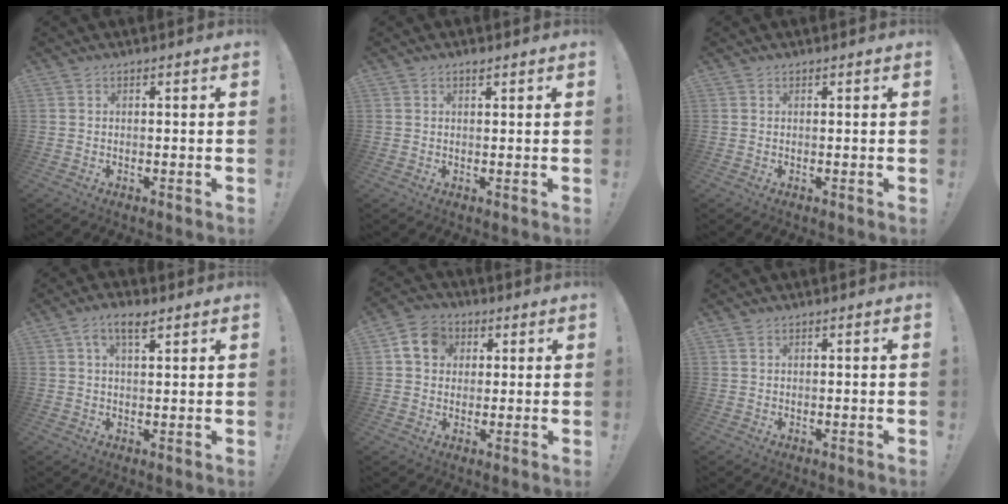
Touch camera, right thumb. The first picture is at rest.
{"total": 1.1, "force": [0.8, 0.1, 0.7], "torque": [-0.013, 0.000, 0.013]}
{"total": 0.0}
{"total": 6.1, "force": [3.0, 2.6, 4.6], "torque": [-0.077, -0.005, 0.052]}
{"total": 9.7, "force": [3.0, 8.1, 4.5], "torque": [-0.071, 0.003, 0.063]}
{"total": 0.9, "force": [0.6, 0.5, 0.5], "torque": [-0.007, 0.000, 0.011]}